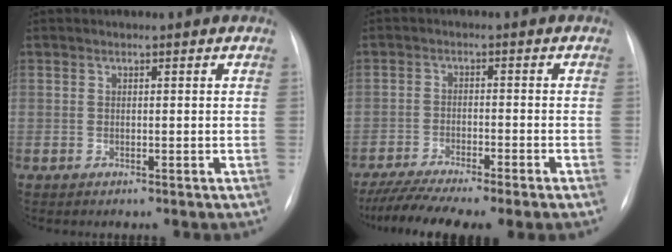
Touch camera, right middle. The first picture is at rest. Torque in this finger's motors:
{"motor_torque": [1.08, -1.06, 0.29, 0.14]}